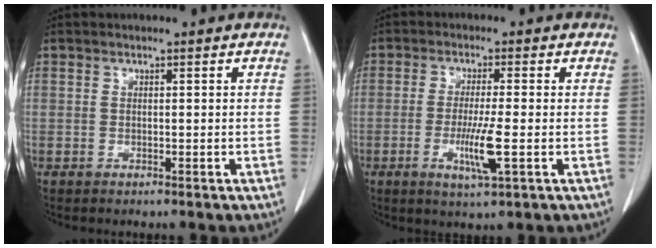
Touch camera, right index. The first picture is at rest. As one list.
[{"total": 6.2, "force": [-1.6, 0.0, 5.9], "torque": [-0.116, -0.016, -0.029]}]